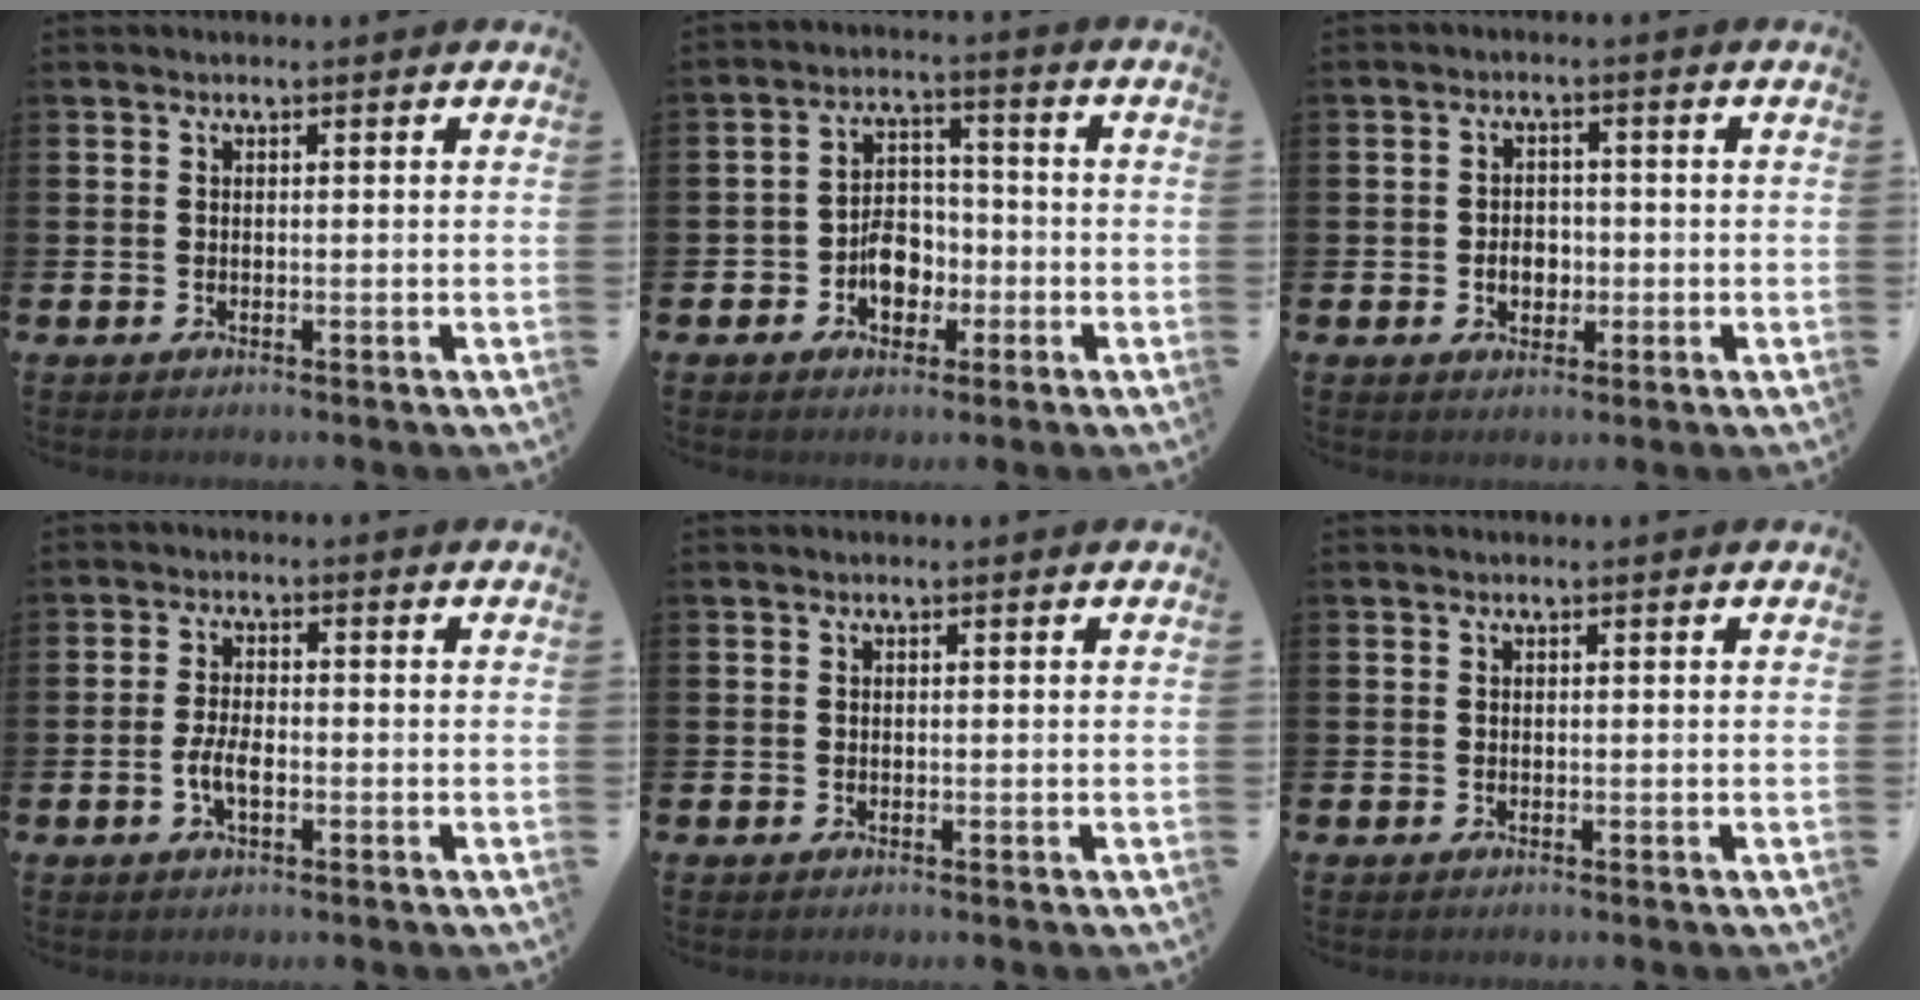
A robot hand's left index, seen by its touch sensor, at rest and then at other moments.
{"total": 5.5, "force": [-2.0, 4.1, 3.0], "torque": [-0.045, 0.009, -0.042]}
{"total": 3.1, "force": [-0.7, 2.4, 1.9], "torque": [-0.018, -0.004, -0.020]}
{"total": 3.4, "force": [-0.9, 1.5, 2.9], "torque": [-0.054, -0.001, -0.019]}
{"total": 0.0}
{"total": 0.0}